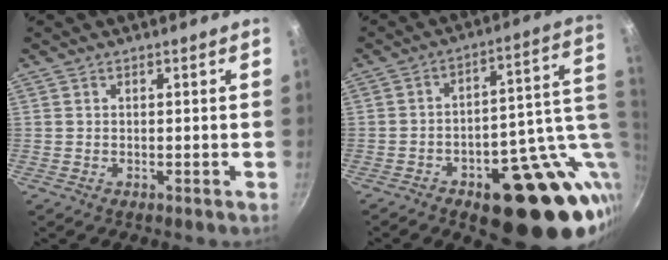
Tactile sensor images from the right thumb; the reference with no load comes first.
{"total": 24.2, "force": [-5.8, 11.6, 20.5], "torque": [-0.210, 0.019, -0.067]}